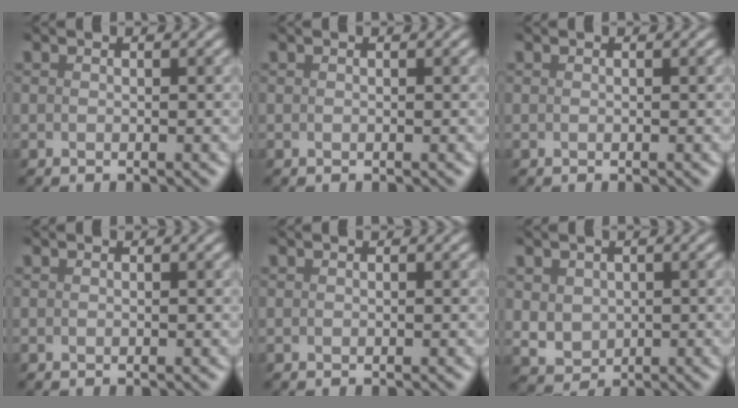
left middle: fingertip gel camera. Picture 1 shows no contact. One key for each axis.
{"total": 0.0}
{"total": 0.0}
{"total": 0.0}
{"total": 0.0}
{"total": 3.3, "fx": 1.0, "fy": 2.9, "fz": 1.1, "tx": -0.023, "ty": 0.015, "tz": 0.007}